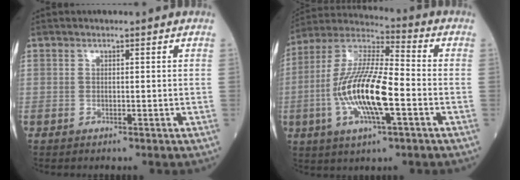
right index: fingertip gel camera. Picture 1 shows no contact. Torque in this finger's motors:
{"motor_torque": [1.33, -0.81, 0.64, 0.21]}